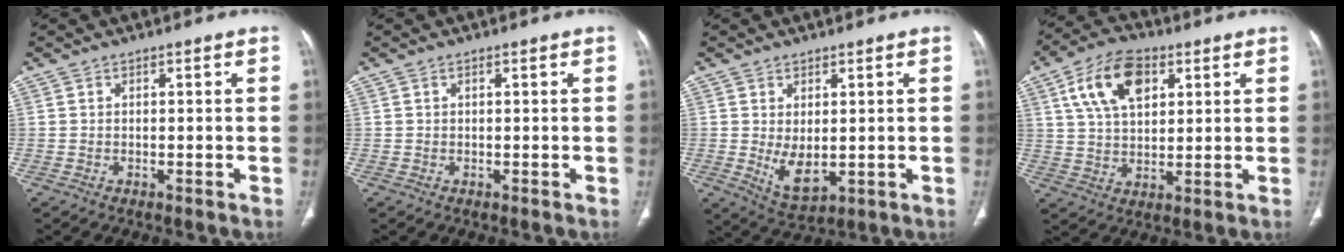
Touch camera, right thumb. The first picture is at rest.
{"total": 0.0}
{"total": 6.2, "force": [-0.2, 3.2, 5.3], "torque": [-0.086, -0.017, 0.015]}
{"total": 12.7, "force": [5.0, 7.4, 9.0], "torque": [-0.148, -0.004, 0.091]}